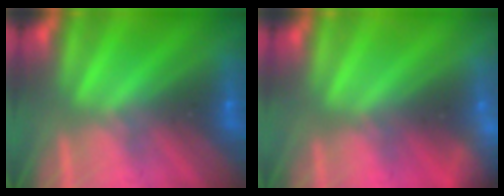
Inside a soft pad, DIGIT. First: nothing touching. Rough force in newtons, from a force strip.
{"total": 4.4}